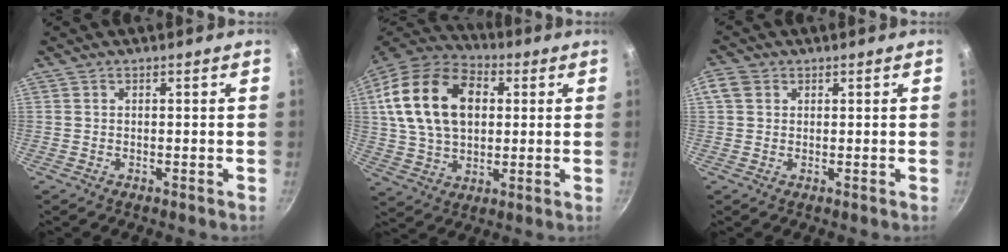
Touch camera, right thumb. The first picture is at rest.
{"total": 21.3, "force": [4.4, 14.4, 15.0], "torque": [-0.257, 0.016, 0.073]}
{"total": 3.5, "force": [1.1, 2.8, 1.8], "torque": [-0.030, 0.004, 0.016]}